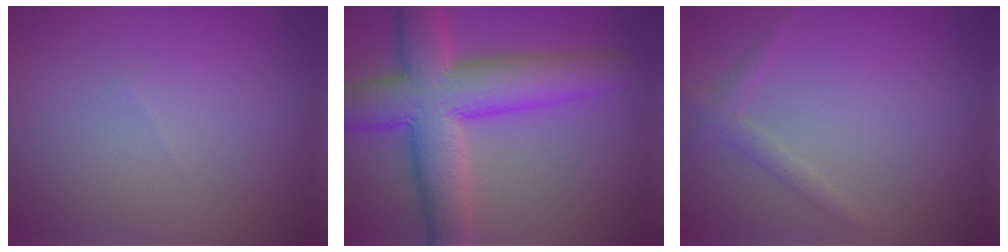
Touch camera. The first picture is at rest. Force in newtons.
{"total": 10.0, "press": 10.0, "slide": 0.5}
{"total": 1.4, "press": 1.4, "slide": 0.1}